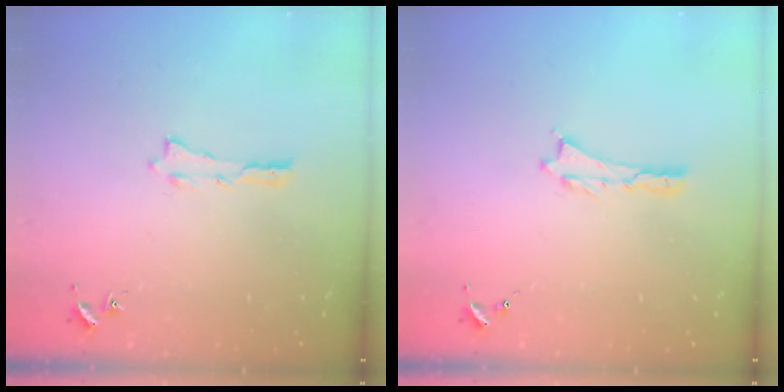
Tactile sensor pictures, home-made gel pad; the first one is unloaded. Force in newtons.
{"total": 0.0}